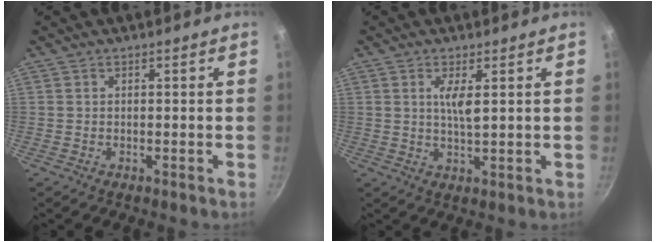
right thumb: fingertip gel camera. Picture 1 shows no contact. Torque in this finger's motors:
{"motor_torque": [-0.44, 0.55, 0.17, -0.06, 0.03]}